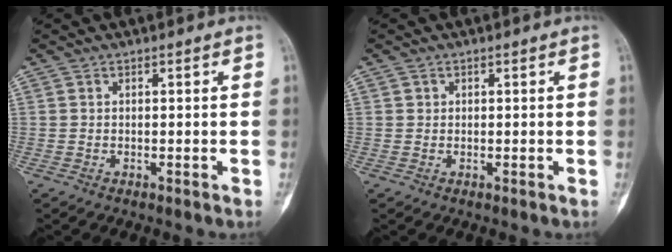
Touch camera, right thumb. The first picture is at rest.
{"total": 0.8, "force": [0.3, 0.7, 0.1], "torque": [0.008, 0.001, 0.004]}